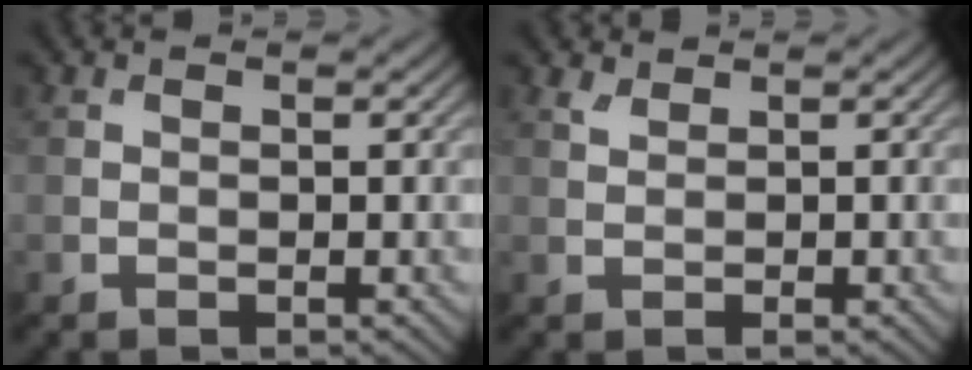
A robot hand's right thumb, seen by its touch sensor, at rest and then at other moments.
{"total": 0.9, "force": [0.7, 0.4, 0.1], "torque": [-0.005, 0.000, 0.021]}